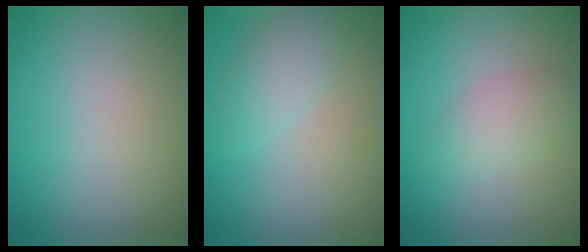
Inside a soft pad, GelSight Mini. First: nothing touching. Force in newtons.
{"total": 2.5, "press": 2.5, "slide": 0.1}
{"total": 2.6, "press": 2.6, "slide": 0.2}